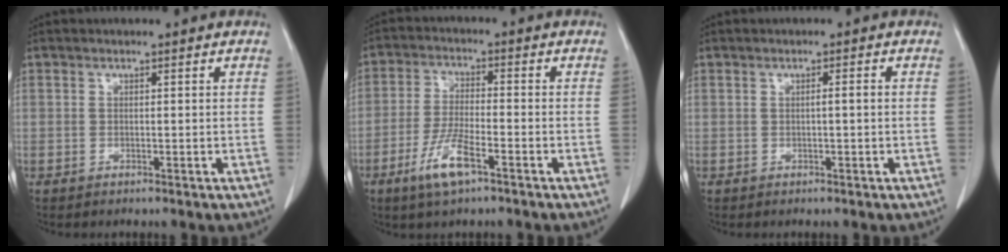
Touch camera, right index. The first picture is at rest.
{"total": 7.1, "force": [-4.0, 1.4, 5.7], "torque": [-0.121, -0.009, -0.075]}
{"total": 1.0, "force": [-0.1, 0.0, 1.0], "torque": [-0.017, 0.002, 0.000]}